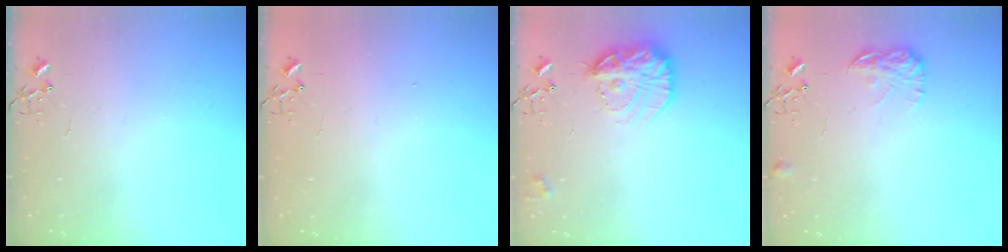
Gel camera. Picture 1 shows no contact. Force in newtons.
{"total": 1.4, "press": 1.4, "slide": 0.3}
{"total": 18.4, "press": 18.4, "slide": 1.1}
{"total": 9.2, "press": 9.2, "slide": 0.4}